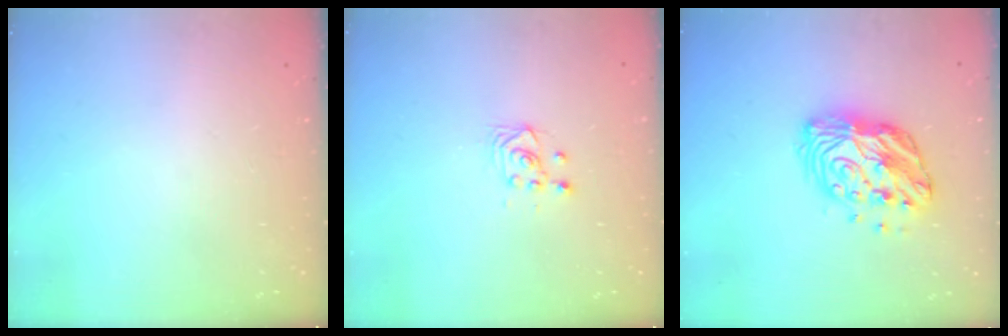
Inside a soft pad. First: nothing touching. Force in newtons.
{"total": 3.2, "press": 3.1, "slide": 0.7}
{"total": 12.7, "press": 12.7, "slide": 0.6}